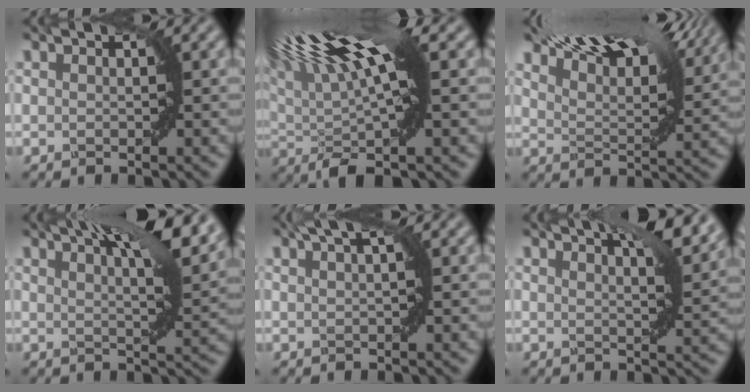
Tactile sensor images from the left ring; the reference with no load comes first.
{"total": 12.5, "force": [3.3, 3.3, 11.6], "torque": [-0.203, 0.019, 0.050]}
{"total": 13.4, "force": [10.6, 3.0, 7.6], "torque": [-0.124, 0.034, 0.135]}
{"total": 10.6, "force": [6.5, 2.8, 7.9], "torque": [-0.082, 0.032, 0.068]}
{"total": 3.3, "force": [1.9, 0.8, 2.5], "torque": [-0.028, 0.006, 0.014]}
{"total": 6.5, "force": [4.5, 1.4, 4.4], "torque": [-0.051, 0.016, 0.054]}